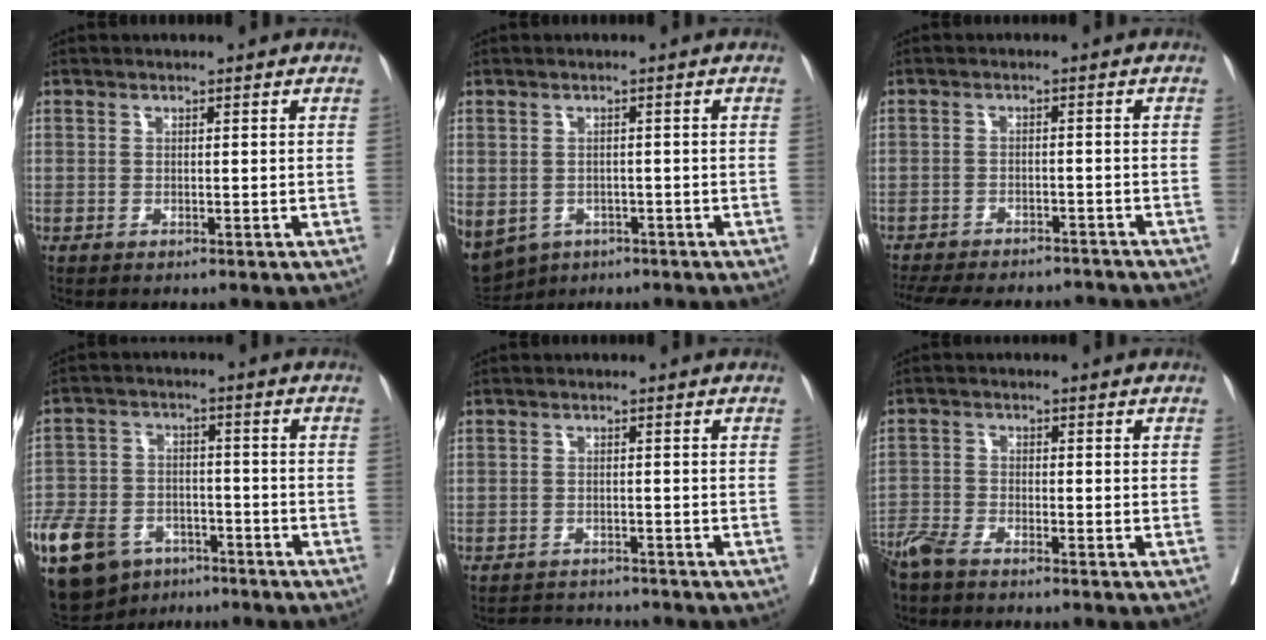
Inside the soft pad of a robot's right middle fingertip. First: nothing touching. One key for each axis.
{"total": 18.5, "fx": -8.2, "fy": 14.8, "fz": 7.5, "tx": -0.267, "ty": -0.017, "tz": -0.110}
{"total": 16.0, "fx": -14.2, "fy": 4.9, "fz": 5.4, "tx": -0.127, "ty": -0.007, "tz": -0.190}
{"total": 21.7, "fx": -13.3, "fy": 13.3, "fz": 10.9, "tx": -0.316, "ty": -0.023, "tz": -0.219}
{"total": 3.7, "fx": -3.6, "fy": 0.7, "fz": -0.3, "tx": 0.008, "ty": -0.005, "tz": -0.058}
{"total": 4.6, "fx": -4.0, "fy": 0.5, "fz": 2.1, "tx": -0.040, "ty": -0.012, "tz": -0.082}